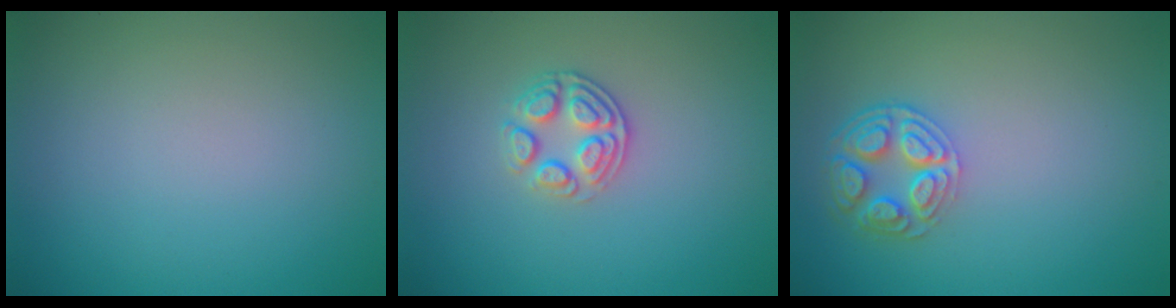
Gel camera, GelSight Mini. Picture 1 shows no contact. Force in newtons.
{"total": 2.6, "press": 2.4, "slide": 1.1}
{"total": 4.3, "press": 3.4, "slide": 2.5}